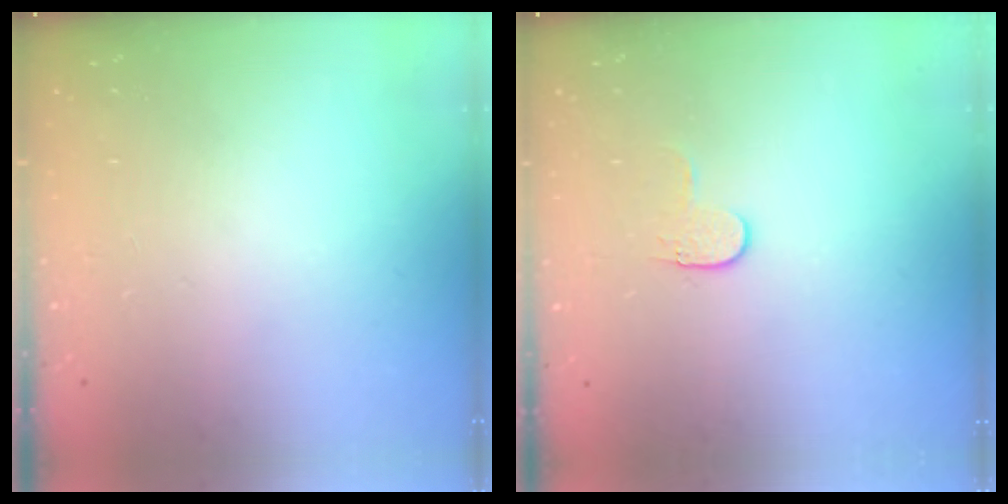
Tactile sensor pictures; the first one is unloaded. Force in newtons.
{"total": 3.9, "press": 3.8, "slide": 0.5}